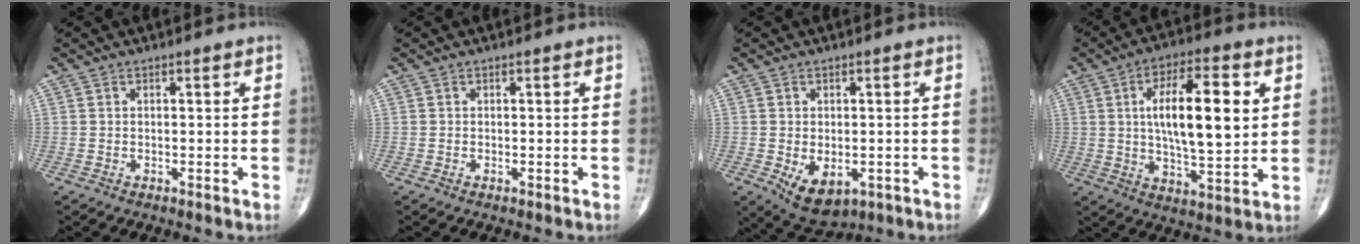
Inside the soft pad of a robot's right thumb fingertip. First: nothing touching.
{"total": 0.0}
{"total": 7.8, "force": [-2.4, 4.9, 5.6], "torque": [-0.077, -0.005, -0.023]}
{"total": 16.7, "force": [3.4, 5.9, 15.3], "torque": [-0.236, -0.006, 0.055]}